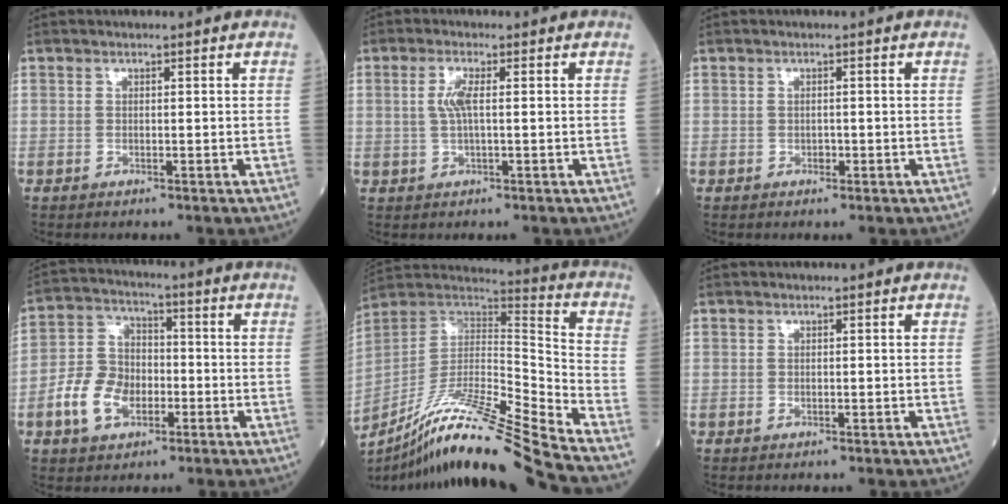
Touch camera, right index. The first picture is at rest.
{"total": 3.1, "force": [0.4, 0.6, 3.0], "torque": [-0.067, 0.003, 0.008]}
{"total": 0.6, "force": [-0.3, 0.4, 0.3], "torque": [-0.005, 0.001, -0.005]}
{"total": 9.1, "force": [-3.3, 6.2, 5.8], "torque": [-0.132, 0.019, -0.062]}
{"total": 21.1, "force": [-16.9, -1.5, 12.5], "torque": [-0.241, -0.015, -0.308]}
{"total": 0.0}